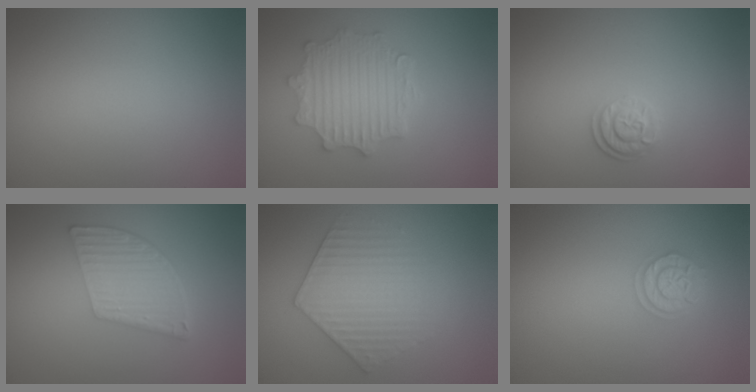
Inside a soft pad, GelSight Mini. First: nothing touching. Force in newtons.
{"total": 5.1, "press": 4.1, "slide": 2.9}
{"total": 2.5, "press": 1.9, "slide": 1.6}
{"total": 5.7, "press": 3.9, "slide": 4.2}
{"total": 3.6, "press": 3.5, "slide": 0.5}
{"total": 2.6, "press": 2.4, "slide": 1.0}